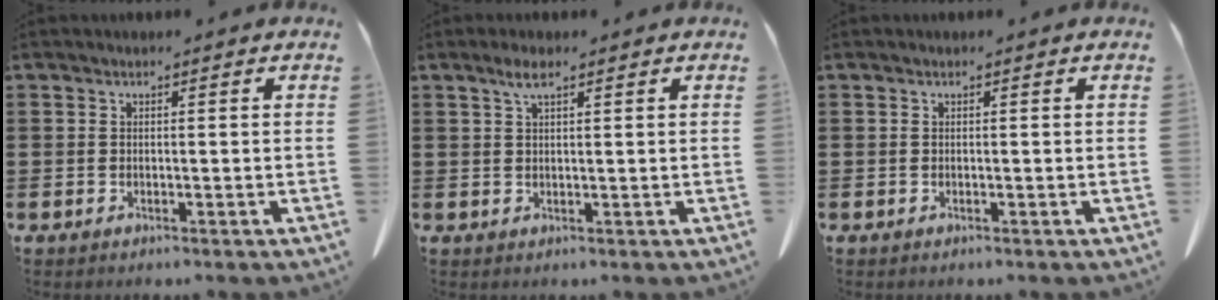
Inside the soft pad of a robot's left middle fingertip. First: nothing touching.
{"total": 2.7, "force": [1.5, 0.6, 2.2], "torque": [-0.045, 0.004, 0.025]}
{"total": 0.0}